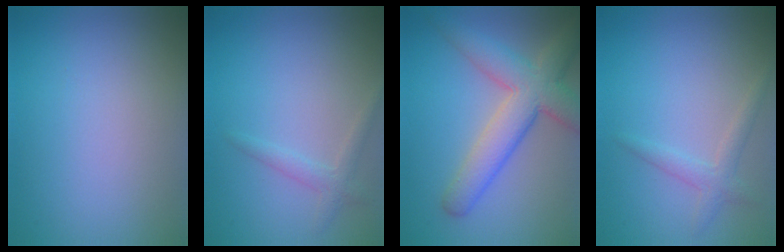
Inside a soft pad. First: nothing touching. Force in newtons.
{"total": 1.6, "press": 1.6, "slide": 0.1}
{"total": 6.8, "press": 6.8, "slide": 0.5}
{"total": 1.7, "press": 1.7, "slide": 0.0}